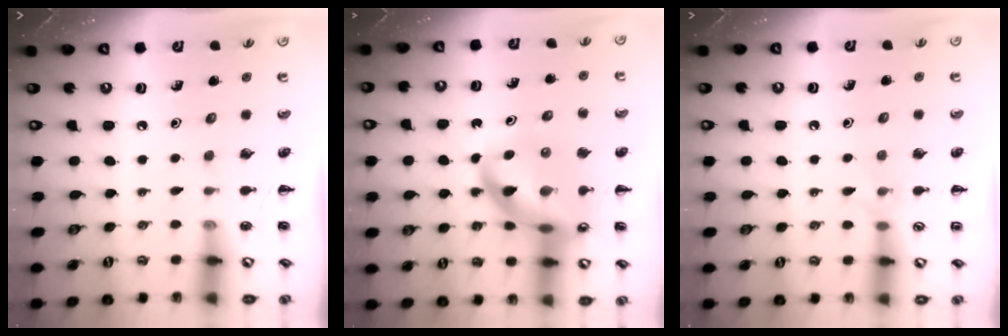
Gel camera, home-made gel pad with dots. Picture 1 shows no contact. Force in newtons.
{"total": 18.6, "press": 18.4, "slide": 2.8}
{"total": 4.5, "press": 4.4, "slide": 1.1}